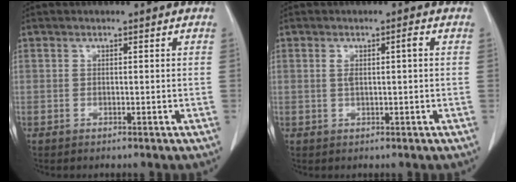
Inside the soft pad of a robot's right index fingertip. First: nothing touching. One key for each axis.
{"total": 2.4, "fx": 0.4, "fy": 0.4, "fz": 2.3, "tx": -0.046, "ty": 0.012, "tz": 0.010}